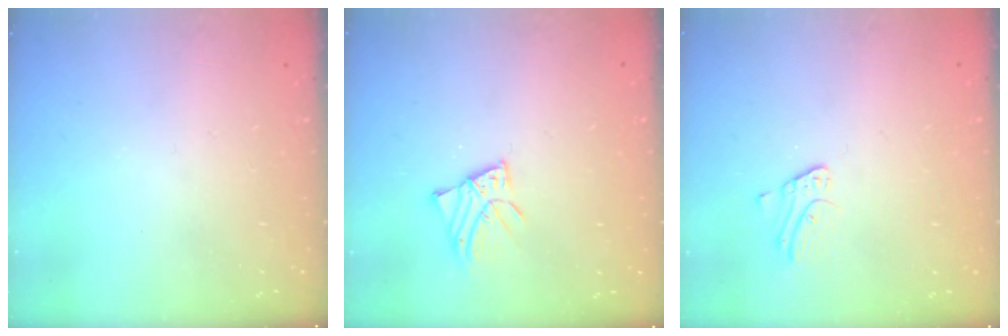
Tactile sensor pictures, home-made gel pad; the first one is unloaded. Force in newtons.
{"total": 3.0, "press": 3.0, "slide": 0.5}
{"total": 2.7, "press": 2.7, "slide": 0.3}